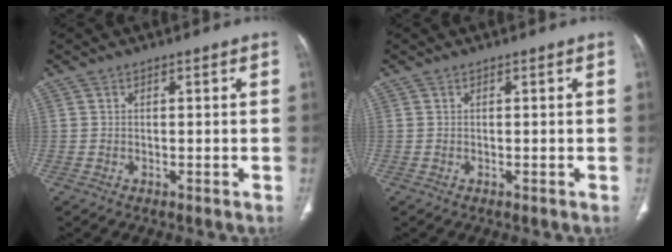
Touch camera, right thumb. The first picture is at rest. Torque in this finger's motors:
{"motor_torque": [0.00, 0.00, -0.13, 0.25, 0.01]}